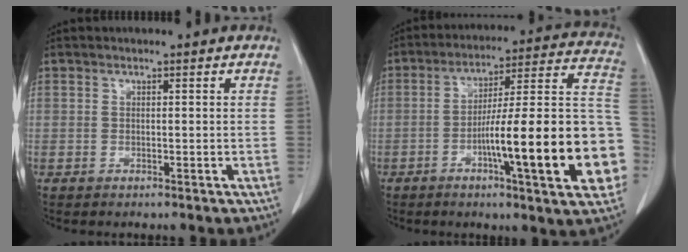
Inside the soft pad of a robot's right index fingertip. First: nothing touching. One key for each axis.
{"total": 22.9, "fx": -6.3, "fy": 2.2, "fz": 21.9, "tx": -0.233, "ty": 0.023, "tz": -0.086}